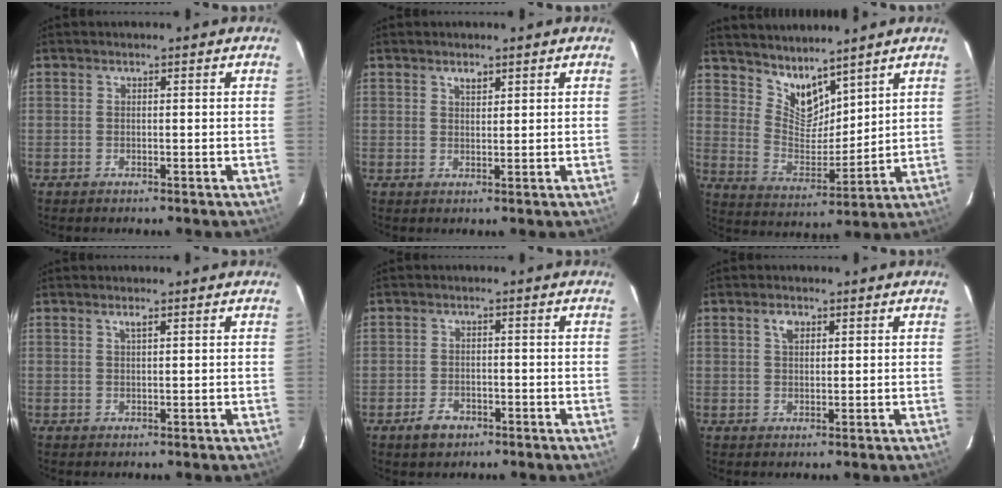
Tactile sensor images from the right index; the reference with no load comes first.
{"total": 1.7, "force": [1.2, 0.8, 0.9], "torque": [-0.013, 0.004, 0.022]}
{"total": 9.2, "force": [7.8, 3.7, 3.3], "torque": [-0.059, -0.004, 0.156]}
{"total": 1.1, "force": [0.7, 0.2, 0.8], "torque": [-0.016, 0.003, 0.012]}
{"total": 3.8, "force": [-2.2, 2.8, 1.4], "torque": [-0.032, 0.008, -0.032]}
{"total": 2.5, "force": [1.2, 1.5, 1.6], "torque": [-0.028, 0.008, 0.021]}